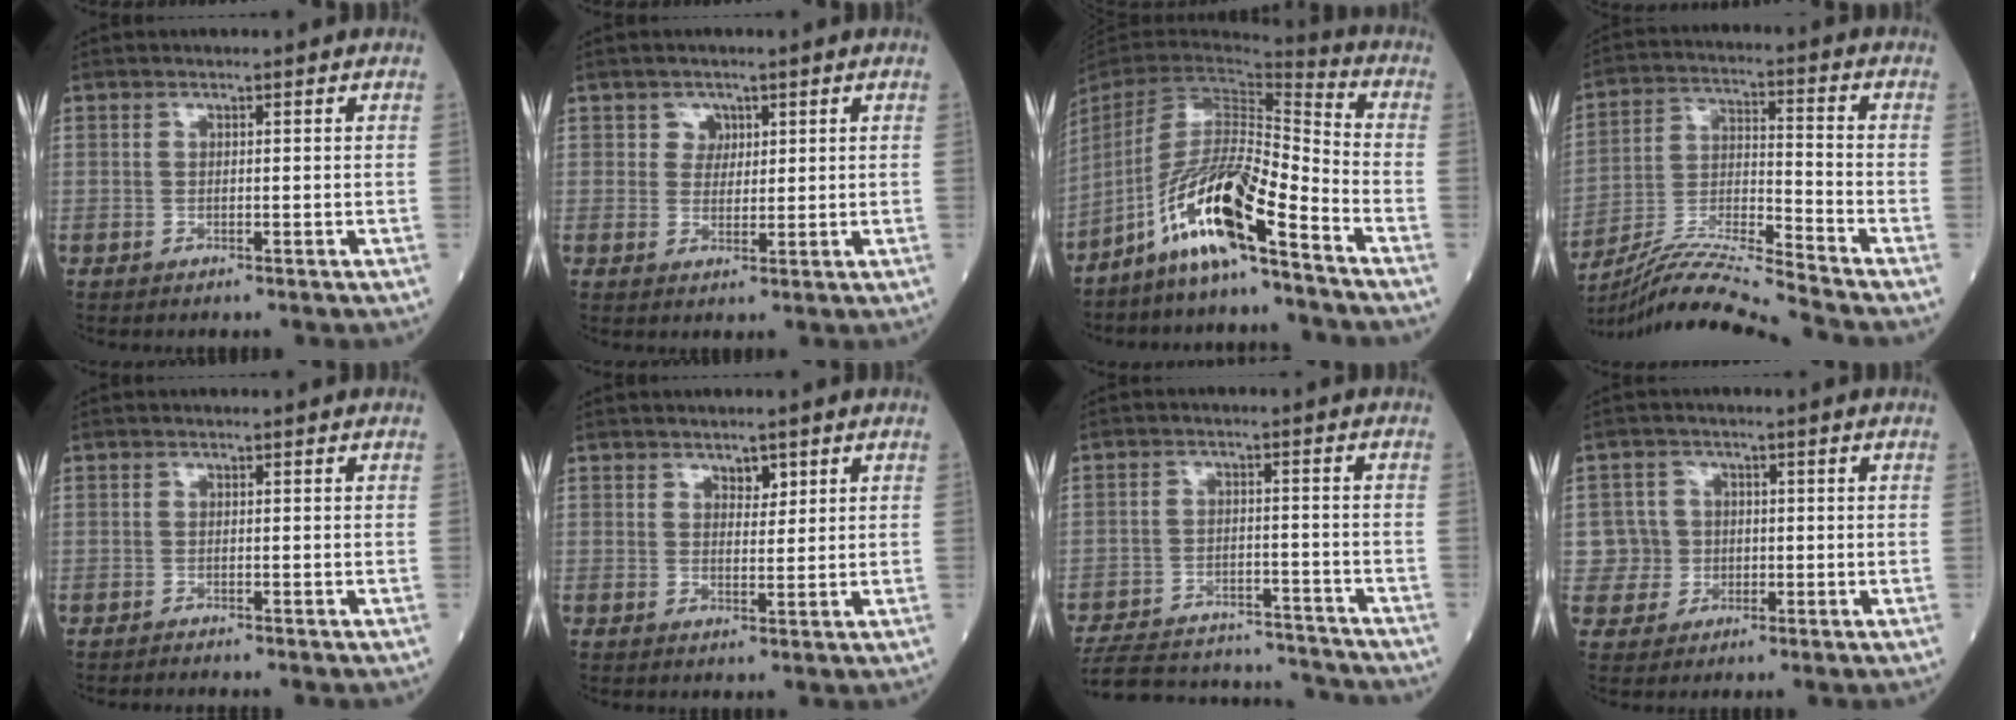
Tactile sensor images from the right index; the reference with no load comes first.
{"total": 2.3, "force": [1.1, 1.9, 0.4], "torque": [0.001, -0.001, 0.014]}
{"total": 14.2, "force": [-9.4, 0.7, 10.7], "torque": [-0.212, -0.010, -0.176]}
{"total": 13.2, "force": [-12.3, -2.9, 3.7], "torque": [-0.068, 0.004, -0.229]}
{"total": 1.0, "force": [-0.9, -0.1, 0.2], "torque": [-0.008, -0.002, -0.015]}
{"total": 2.2, "force": [1.4, 1.1, 1.2], "torque": [-0.013, -0.002, 0.023]}
{"total": 19.3, "force": [-18.3, 3.7, 5.0], "torque": [-0.115, 0.001, -0.260]}
{"total": 4.7, "force": [-0.3, 4.6, -0.3], "torque": [0.016, 0.012, -0.004]}